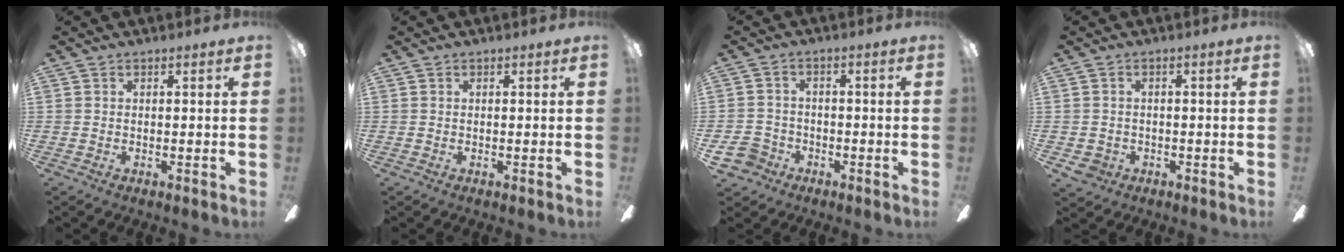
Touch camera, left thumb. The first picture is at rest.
{"total": 0.0}
{"total": 6.4, "force": [-3.3, 5.2, 1.7], "torque": [-0.059, 0.022, -0.067]}
{"total": 3.4, "force": [-1.6, 2.8, 1.0], "torque": [-0.030, 0.007, -0.032]}